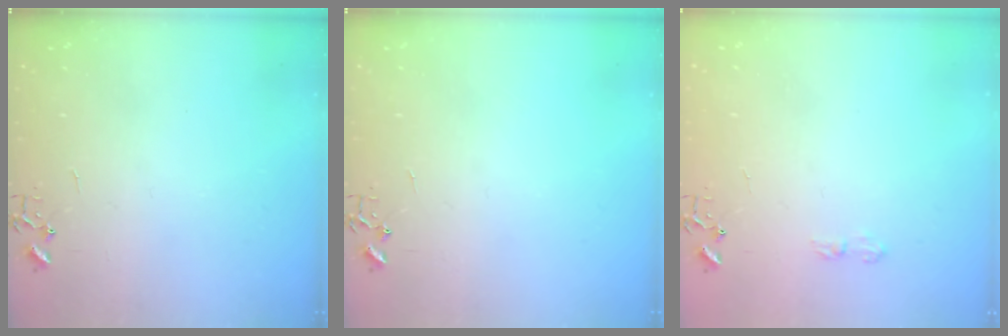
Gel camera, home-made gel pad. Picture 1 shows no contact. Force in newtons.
{"total": 0.0}
{"total": 6.4, "press": 6.4, "slide": 0.9}